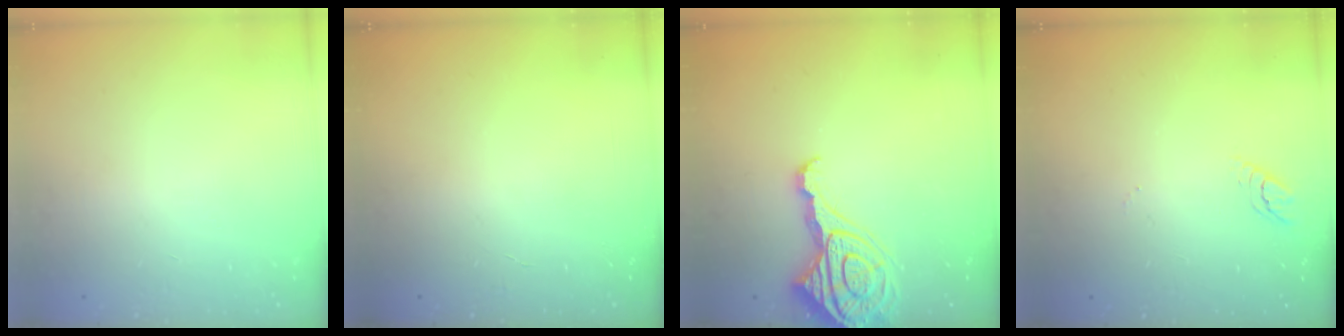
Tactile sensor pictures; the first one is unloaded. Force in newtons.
{"total": 3.5, "press": 3.5, "slide": 0.3}
{"total": 15.0, "press": 14.9, "slide": 1.7}
{"total": 3.4, "press": 3.4, "slide": 0.4}